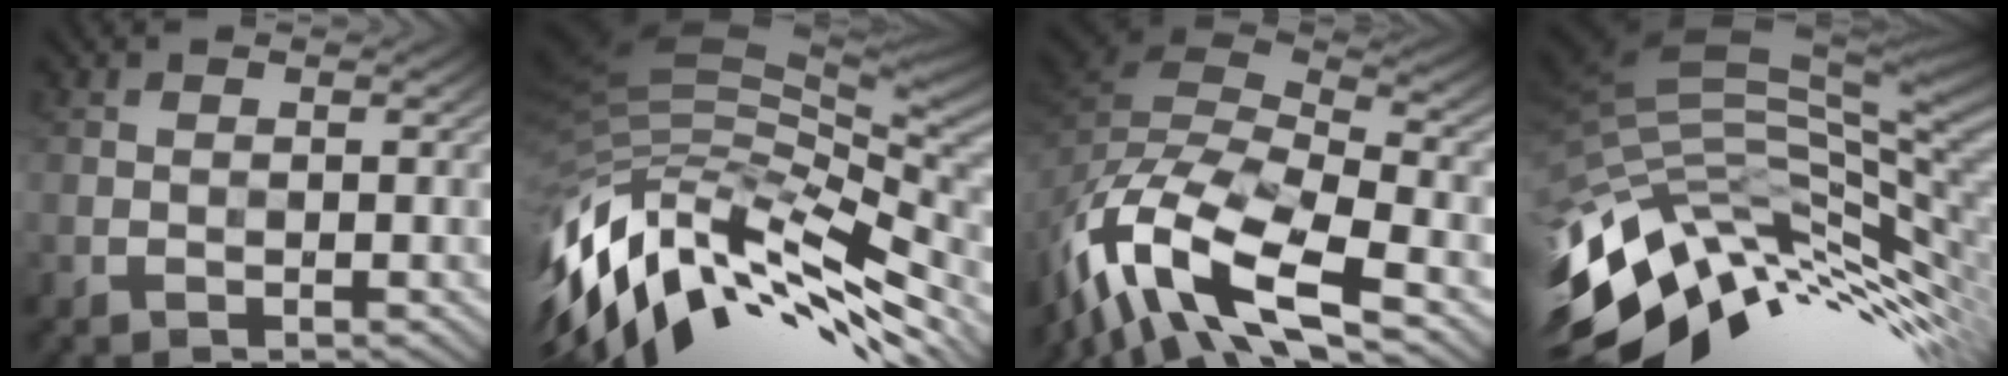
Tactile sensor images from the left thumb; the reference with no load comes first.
{"total": 16.1, "force": [-5.6, 7.4, 13.2], "torque": [-0.289, -0.014, -0.099]}
{"total": 15.1, "force": [-9.2, 6.5, 10.0], "torque": [-0.244, -0.024, -0.163]}
{"total": 15.4, "force": [-4.3, 6.6, 13.3], "torque": [-0.282, -0.016, -0.068]}